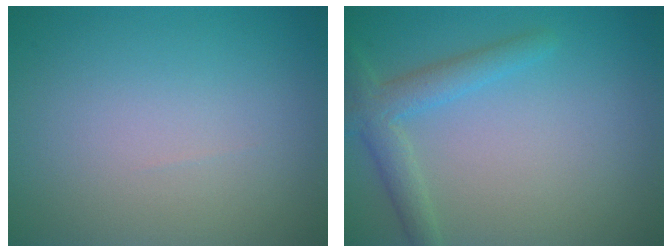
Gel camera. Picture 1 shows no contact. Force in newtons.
{"total": 2.9, "press": 2.9, "slide": 0.2}